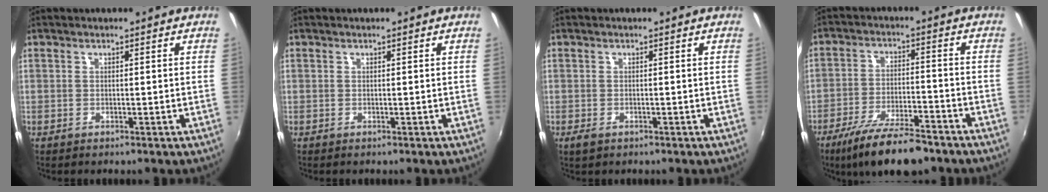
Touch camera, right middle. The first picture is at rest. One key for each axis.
{"total": 0.0}
{"total": 1.7, "fx": -1.0, "fy": 0.9, "fz": 1.0, "tx": -0.020, "ty": -0.005, "tz": -0.018}
{"total": 13.9, "fx": -10.6, "fy": 3.8, "fz": 8.2, "tx": -0.173, "ty": -0.025, "tz": -0.177}